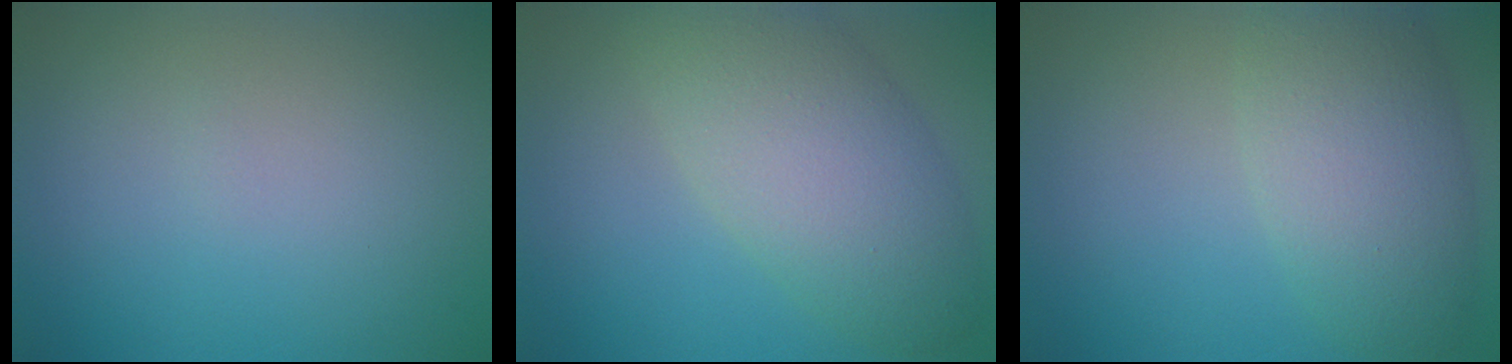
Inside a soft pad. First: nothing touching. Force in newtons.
{"total": 7.4, "press": 7.4, "slide": 0.4}
{"total": 5.8, "press": 5.8, "slide": 0.3}